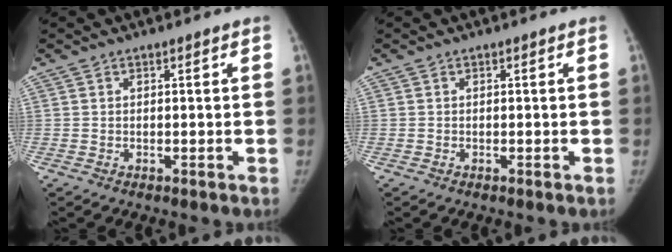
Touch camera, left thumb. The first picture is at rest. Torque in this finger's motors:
{"motor_torque": [0.00, 0.00, 0.16, -0.25, 0.00]}